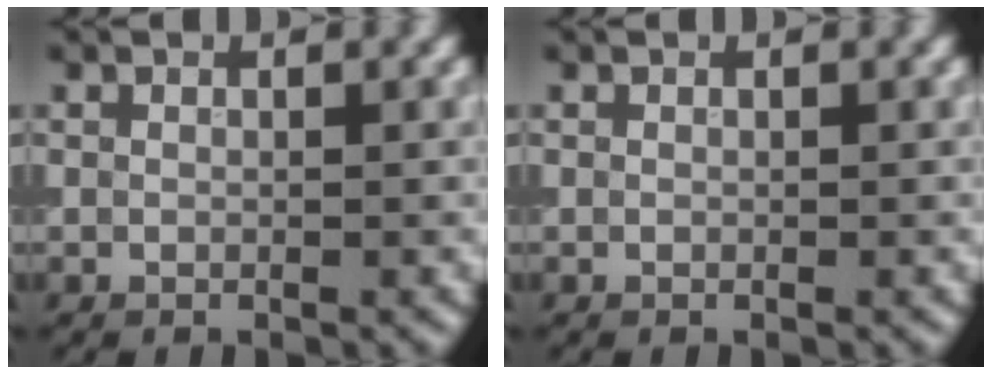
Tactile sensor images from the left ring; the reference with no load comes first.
{"total": 0.0}